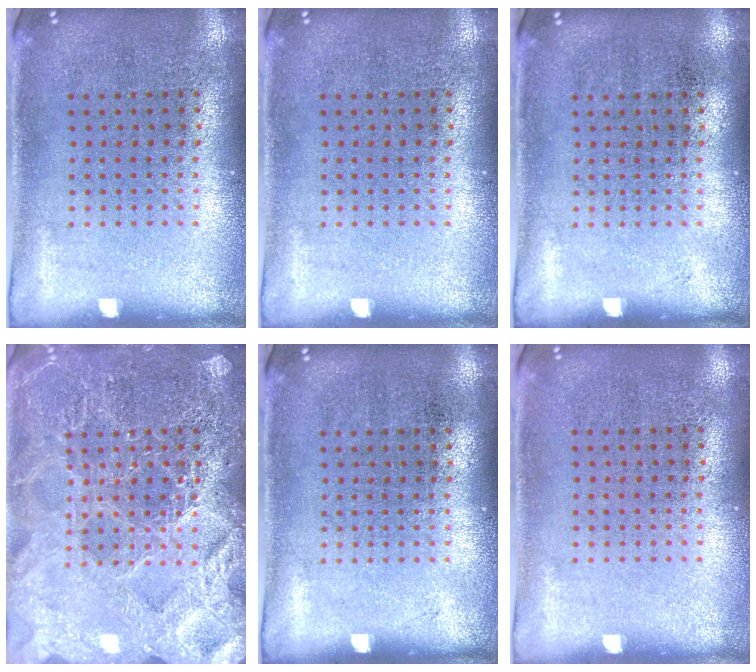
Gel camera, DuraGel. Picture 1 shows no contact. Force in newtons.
{"total": 0.0}
{"total": 0.0}
{"total": 6.3, "press": 6.3, "slide": 0.9}
{"total": 0.0}
{"total": 0.0}